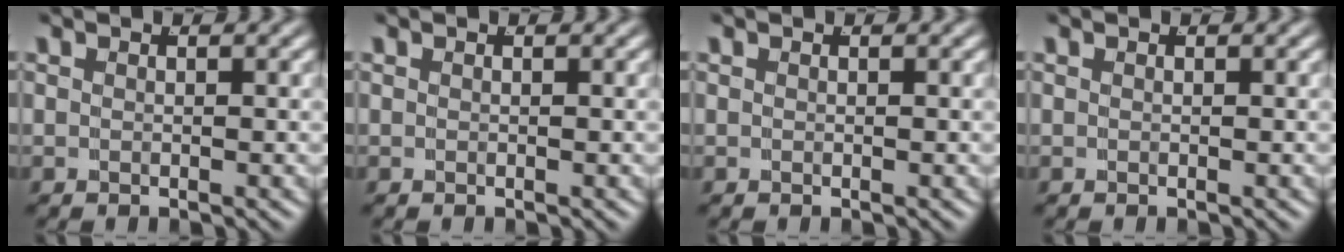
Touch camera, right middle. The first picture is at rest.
{"total": 0.0}
{"total": 0.0}
{"total": 0.0}